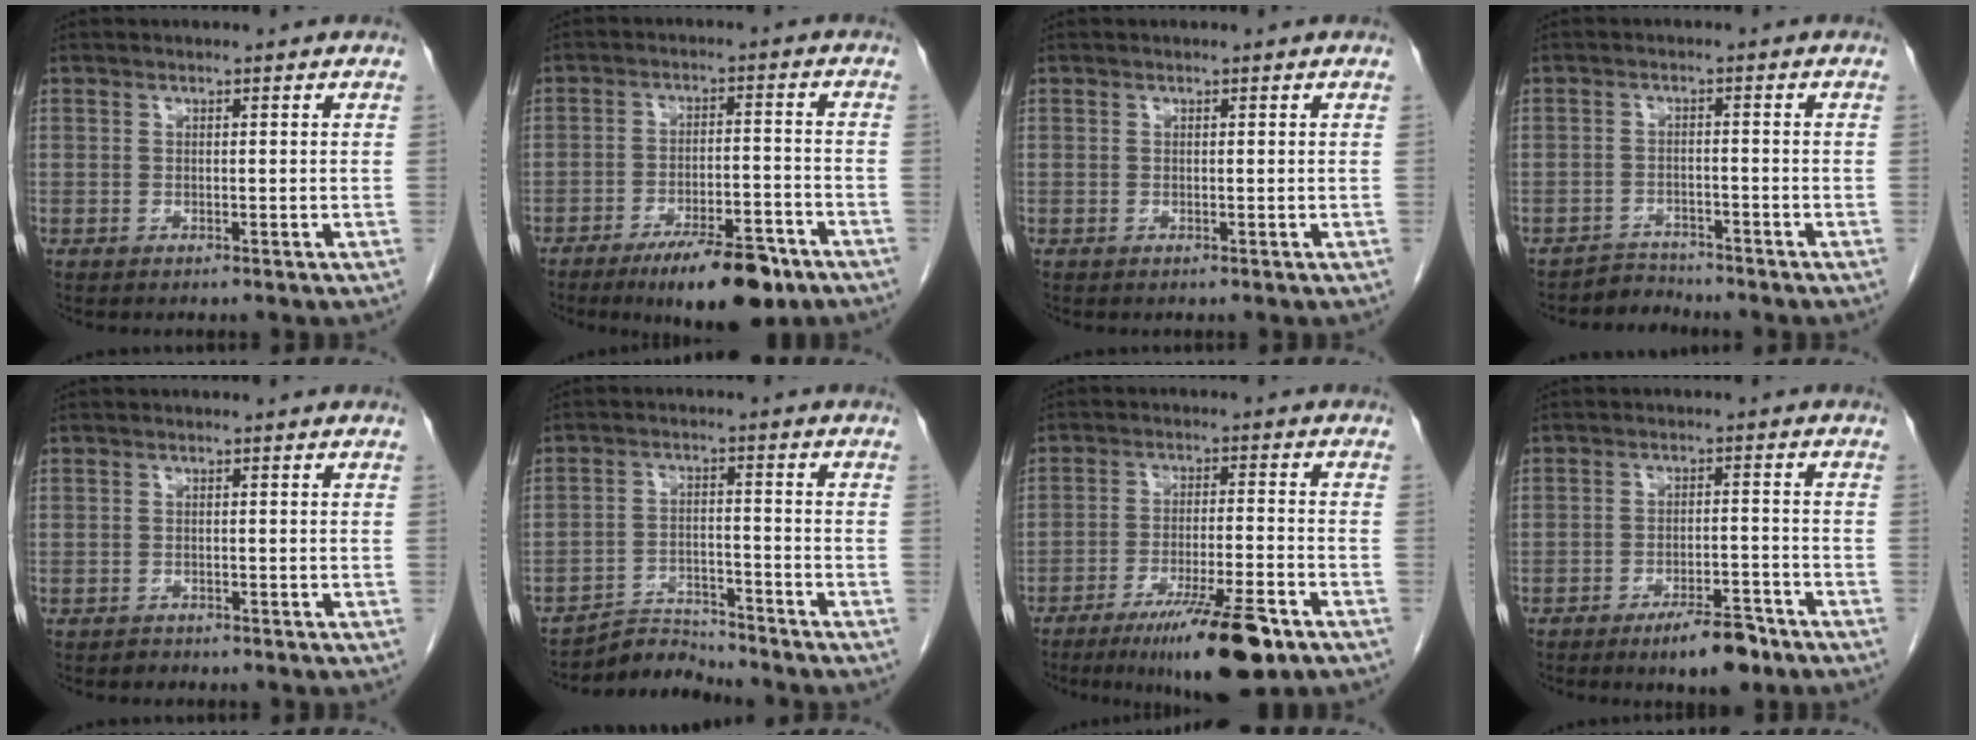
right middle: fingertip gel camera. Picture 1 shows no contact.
{"total": 11.5, "force": [-7.9, 2.9, 7.9], "torque": [-0.113, -0.007, -0.122]}
{"total": 0.0}
{"total": 2.9, "force": [-2.6, 0.5, -1.2], "torque": [0.027, -0.004, -0.044]}
{"total": 0.9, "force": [-0.7, 0.4, -0.1], "torque": [-0.001, 0.001, -0.013]}
{"total": 5.3, "force": [-5.1, 0.1, -1.4], "torque": [0.023, 0.004, -0.087]}
{"total": 12.7, "force": [-8.1, 1.3, 9.7], "torque": [-0.148, -0.025, -0.129]}
{"total": 6.7, "force": [-4.9, 1.7, 4.3], "torque": [-0.066, -0.001, -0.074]}